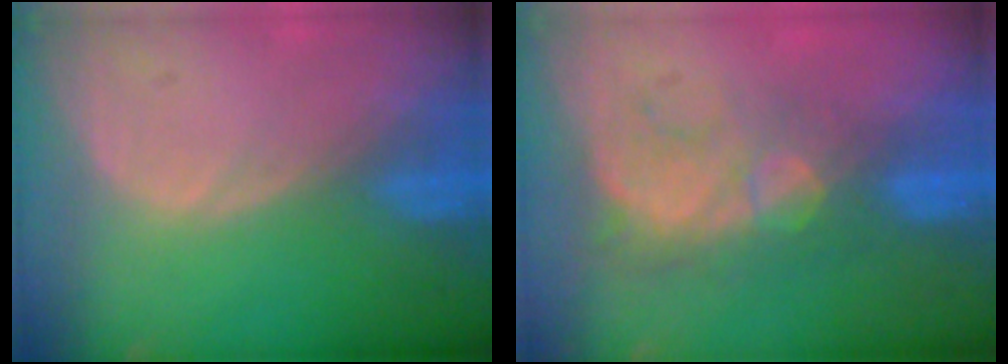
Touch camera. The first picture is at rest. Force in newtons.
{"total": 8.8, "press": 7.6, "slide": 4.4}